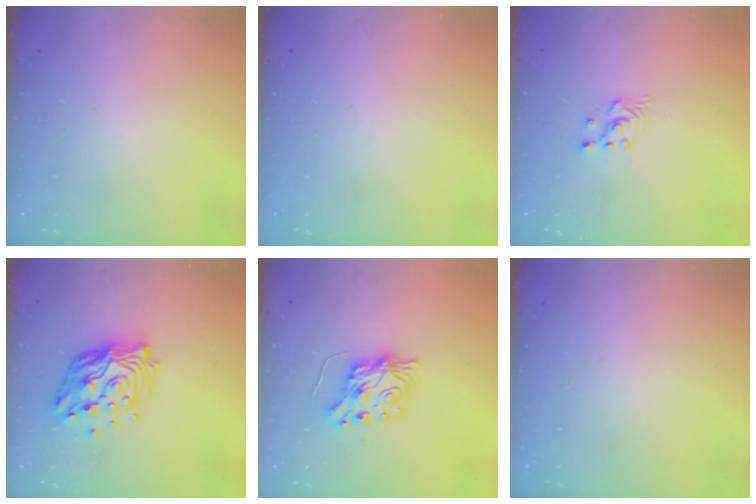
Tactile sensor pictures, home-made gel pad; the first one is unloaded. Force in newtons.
{"total": 0.0}
{"total": 2.5, "press": 2.5, "slide": 0.3}
{"total": 16.5, "press": 16.4, "slide": 1.7}
{"total": 8.7, "press": 8.6, "slide": 0.4}
{"total": 0.0}